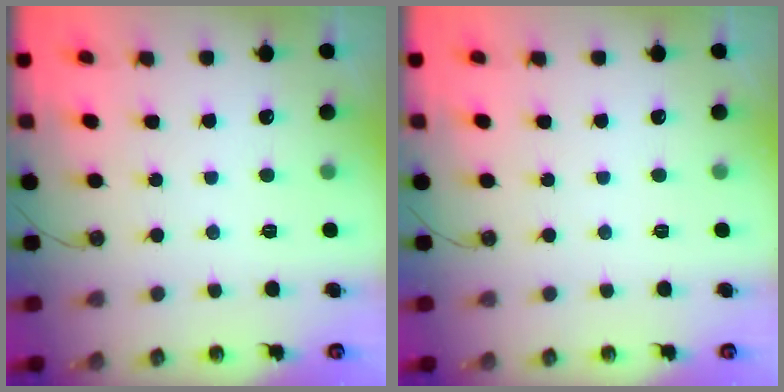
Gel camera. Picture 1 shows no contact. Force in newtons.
{"total": 0.0}